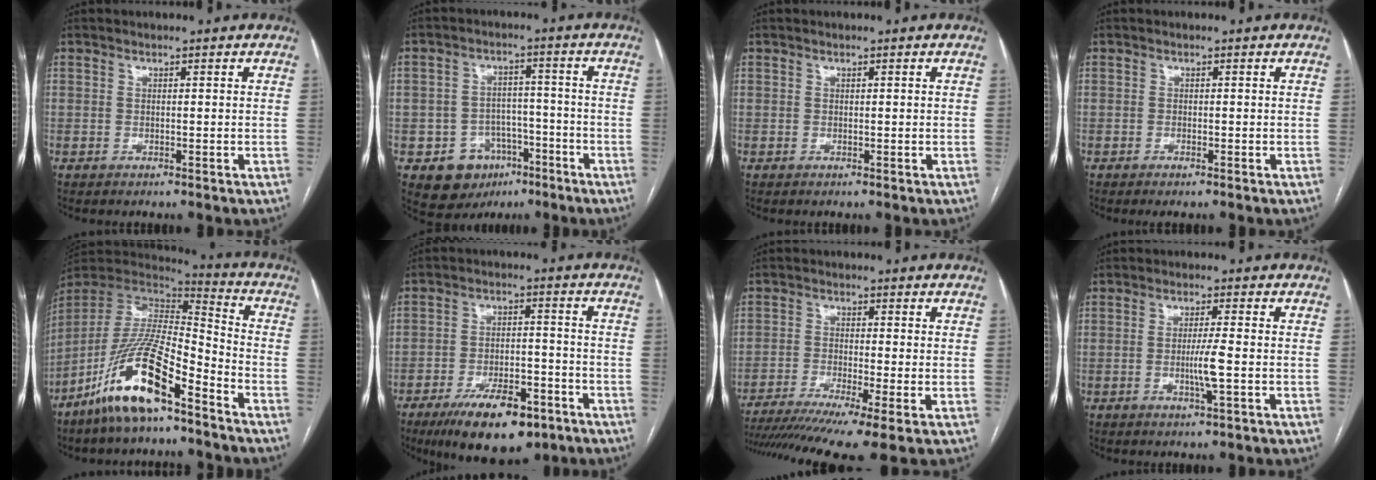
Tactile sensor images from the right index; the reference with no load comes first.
{"total": 8.3, "force": [-4.0, 6.9, 2.2], "torque": [-0.031, 0.022, -0.049]}
{"total": 0.0}
{"total": 0.7, "force": [-0.5, 0.0, 0.5], "torque": [-0.008, -0.001, -0.005]}
{"total": 16.2, "force": [-10.3, 3.3, 12.1], "torque": [-0.251, -0.009, -0.190]}
{"total": 12.8, "force": [-8.2, 4.7, 8.6], "torque": [-0.140, -0.003, -0.129]}
{"total": 14.2, "force": [-10.4, 0.0, 9.6], "torque": [-0.162, -0.028, -0.168]}
{"total": 4.0, "force": [-0.8, -0.4, 3.9], "torque": [-0.075, -0.007, -0.016]}